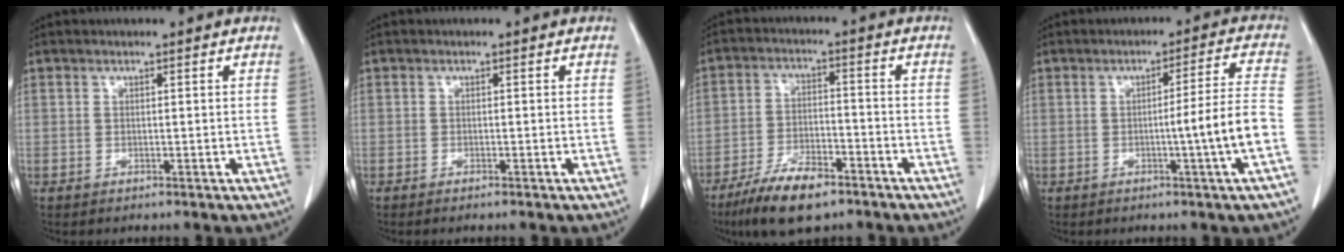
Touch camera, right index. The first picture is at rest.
{"total": 0.9, "force": [-0.8, 0.0, 0.5], "torque": [-0.011, -0.002, -0.011]}
{"total": 10.1, "force": [-7.2, 3.1, 6.4], "torque": [-0.118, -0.011, -0.129]}
{"total": 7.8, "force": [-2.4, -1.5, 7.3], "torque": [-0.097, -0.002, -0.036]}